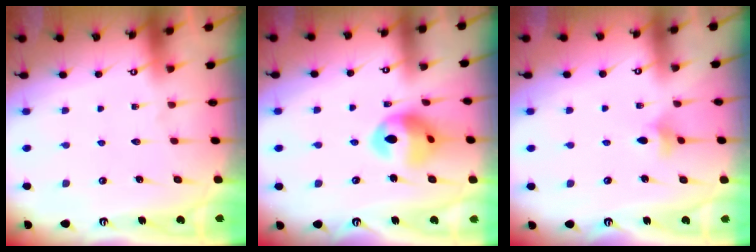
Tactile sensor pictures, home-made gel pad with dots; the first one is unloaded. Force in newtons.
{"total": 12.4, "press": 12.4, "slide": 1.2}
{"total": 5.1, "press": 5.0, "slide": 0.8}